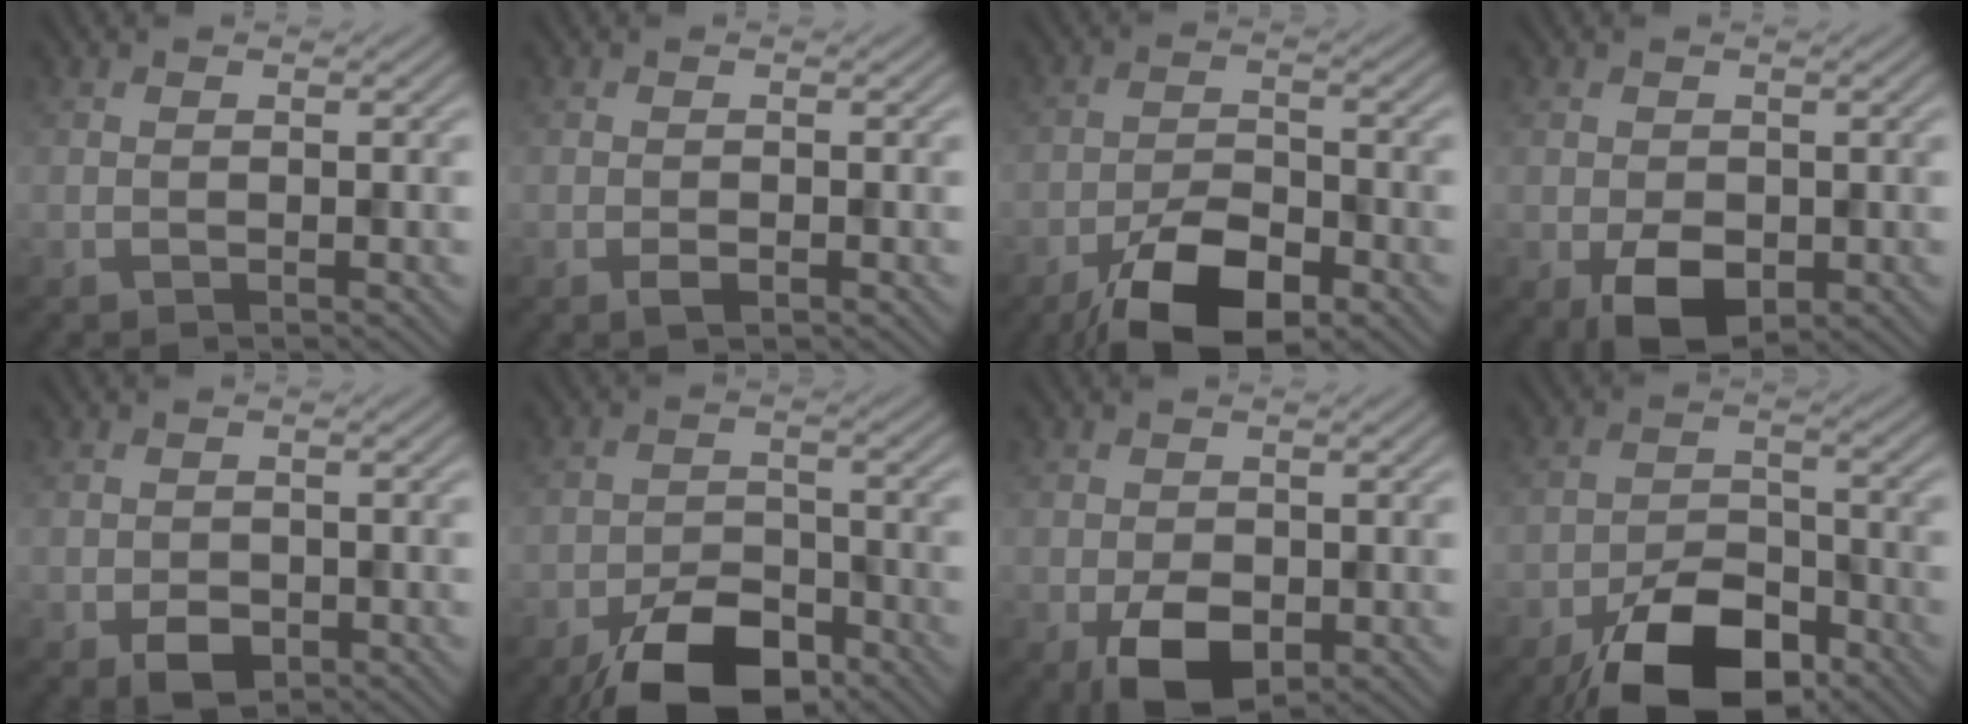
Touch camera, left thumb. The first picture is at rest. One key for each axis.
{"total": 1.1, "fx": -0.6, "fy": 0.5, "fz": 0.8, "tx": -0.016, "ty": -0.002, "tz": -0.011}
{"total": 9.2, "fx": -5.7, "fy": 3.7, "fz": 6.2, "tx": -0.105, "ty": -0.004, "tz": -0.106}
{"total": 4.9, "fx": -1.5, "fy": 3.3, "fz": 3.3, "tx": -0.069, "ty": -0.015, "tz": -0.028}
{"total": 2.8, "fx": -1.2, "fy": 2.0, "fz": 1.6, "tx": -0.030, "ty": -0.012, "tz": -0.022}
{"total": 9.1, "fx": -6.2, "fy": 4.2, "fz": 5.3, "tx": -0.085, "ty": -0.006, "tz": -0.116}
{"total": 5.5, "fx": -1.9, "fy": 3.5, "fz": 3.8, "tx": -0.075, "ty": -0.017, "tz": -0.035}
{"total": 11.0, "fx": -7.2, "fy": 5.0, "fz": 6.7, "tx": -0.111, "ty": -0.008, "tz": -0.132}